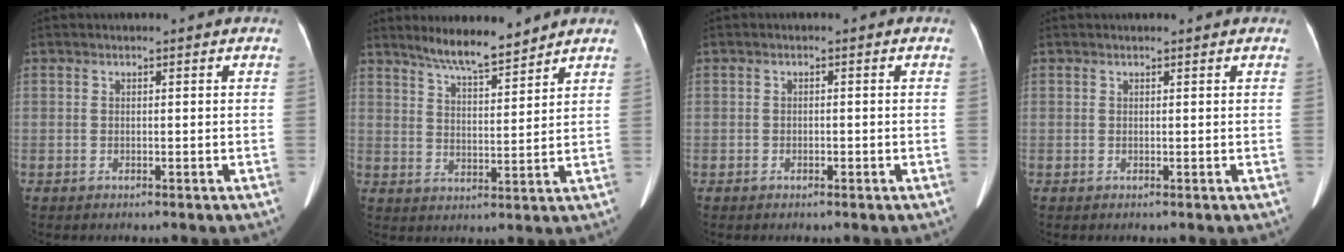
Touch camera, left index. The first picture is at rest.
{"total": 7.5, "force": [6.6, 0.6, 3.4], "torque": [-0.064, 0.002, 0.118]}
{"total": 0.6, "force": [-0.4, 0.4, 0.4], "torque": [-0.007, 0.001, -0.004]}
{"total": 1.2, "force": [1.1, 0.1, 0.5], "torque": [-0.008, 0.013, 0.016]}